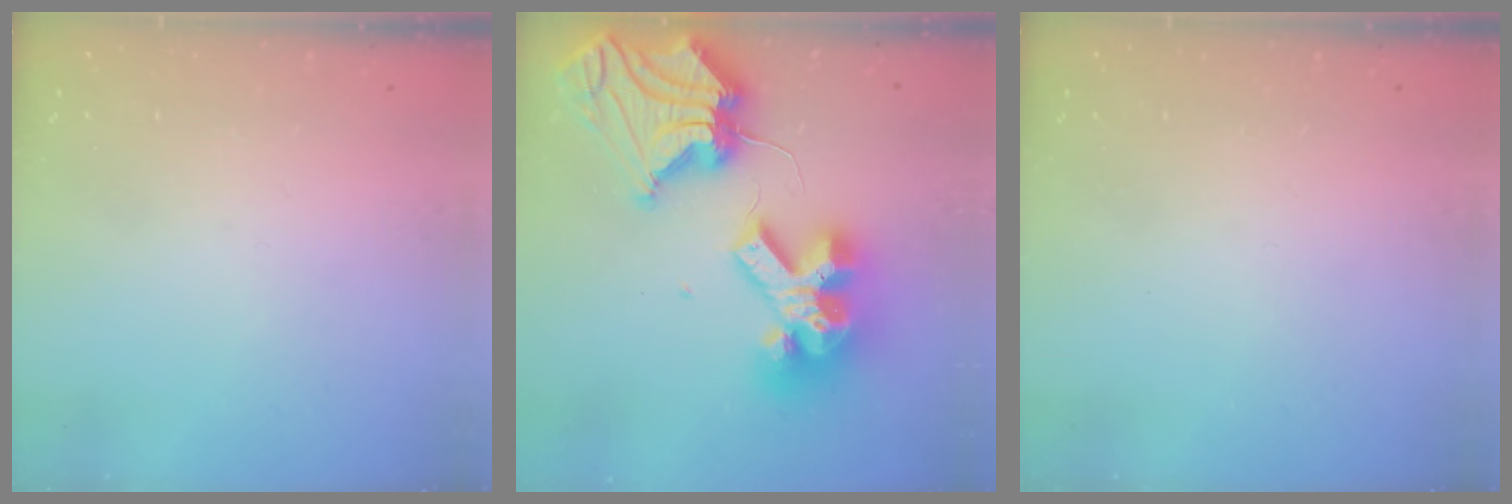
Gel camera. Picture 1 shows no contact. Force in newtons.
{"total": 24.9, "press": 24.7, "slide": 3.0}
{"total": 0.0}